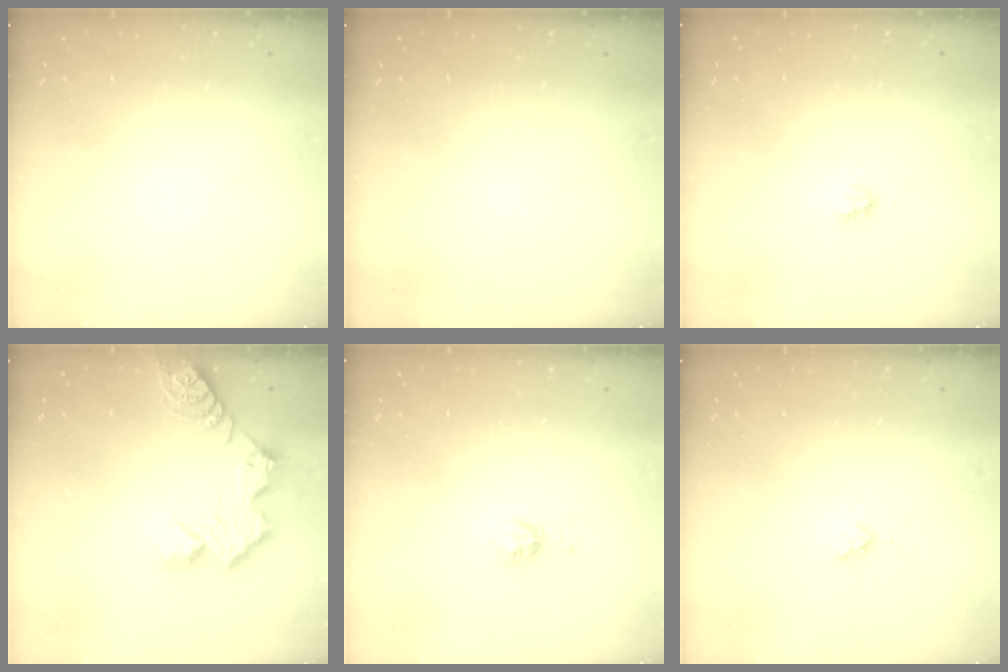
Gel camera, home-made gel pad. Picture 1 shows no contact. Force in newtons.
{"total": 0.0}
{"total": 2.2, "press": 2.2, "slide": 0.3}
{"total": 11.5, "press": 11.5, "slide": 0.8}
{"total": 5.1, "press": 5.1, "slide": 0.5}
{"total": 3.0, "press": 3.0, "slide": 0.3}